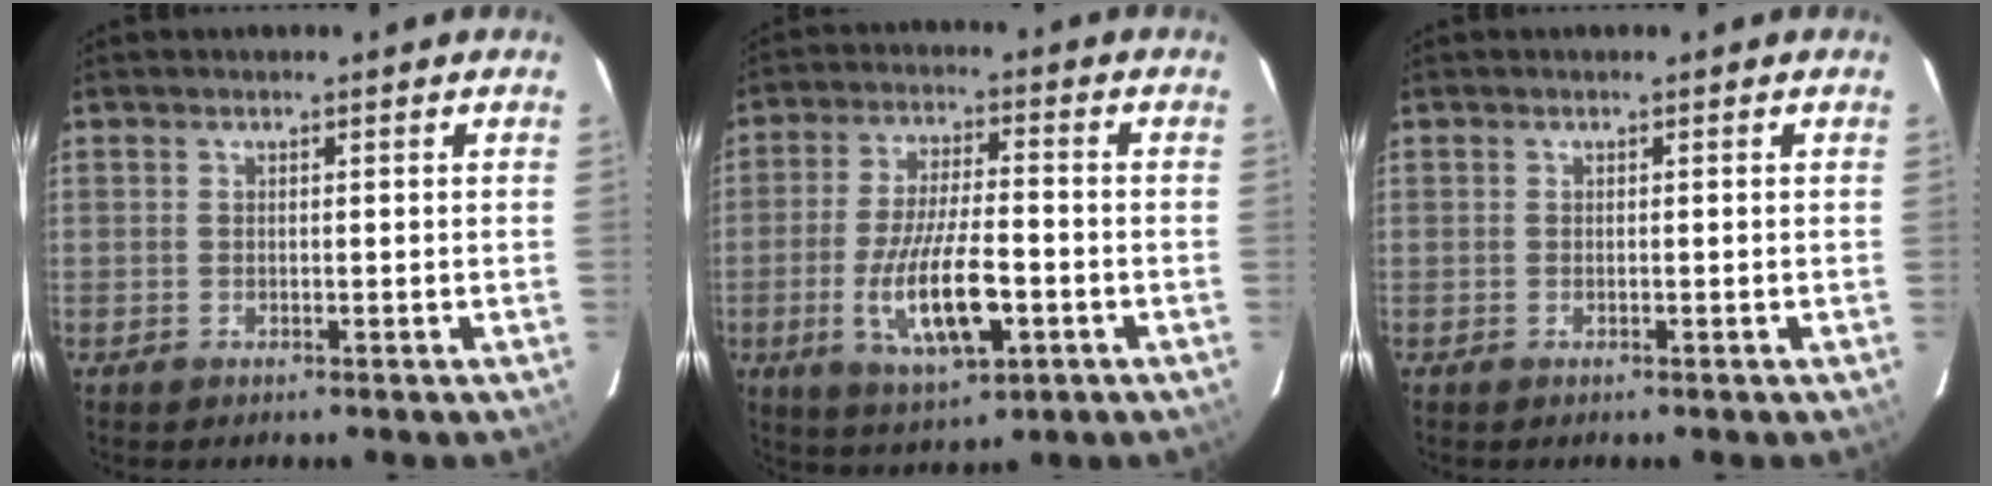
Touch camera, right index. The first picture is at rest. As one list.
[{"total": 13.5, "force": [-4.4, 4.1, 12.1], "torque": [-0.240, -0.017, -0.071]}, {"total": 0.0}]